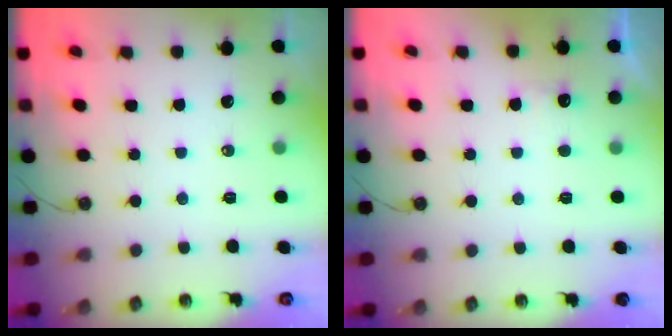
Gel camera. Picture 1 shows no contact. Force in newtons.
{"total": 5.6, "press": 5.5, "slide": 1.2}